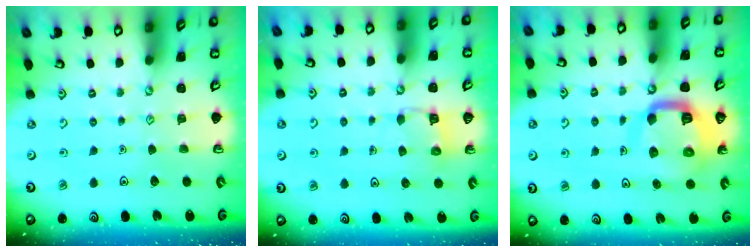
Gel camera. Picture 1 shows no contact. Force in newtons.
{"total": 4.8, "press": 4.8, "slide": 0.4}
{"total": 13.0, "press": 13.0, "slide": 1.3}